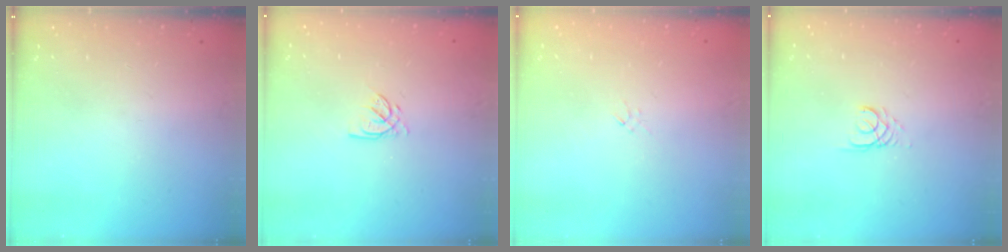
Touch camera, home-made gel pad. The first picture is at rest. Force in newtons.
{"total": 2.5, "press": 2.5, "slide": 0.3}
{"total": 0.0}
{"total": 2.6, "press": 2.6, "slide": 0.3}